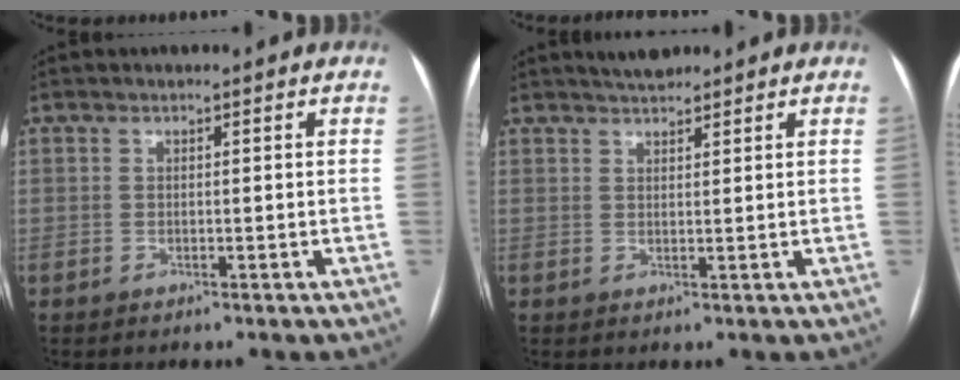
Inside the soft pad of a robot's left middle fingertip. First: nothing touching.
{"total": 2.7, "force": [2.6, 0.5, 0.8], "torque": [-0.014, 0.013, 0.042]}